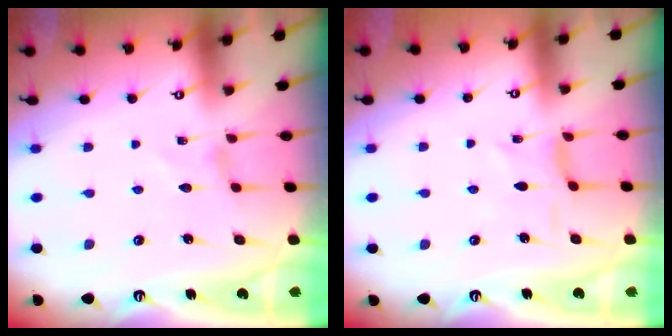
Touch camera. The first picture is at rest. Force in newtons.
{"total": 1.9, "press": 1.8, "slide": 0.5}